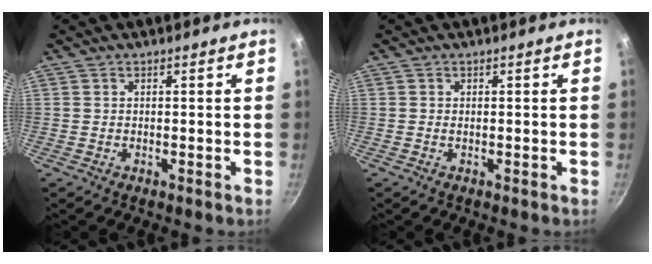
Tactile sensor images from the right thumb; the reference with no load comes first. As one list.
[{"total": 0.0}]